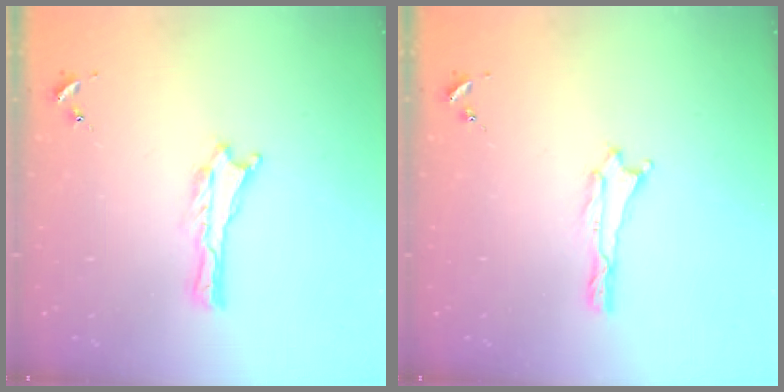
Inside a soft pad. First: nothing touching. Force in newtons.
{"total": 0.0}